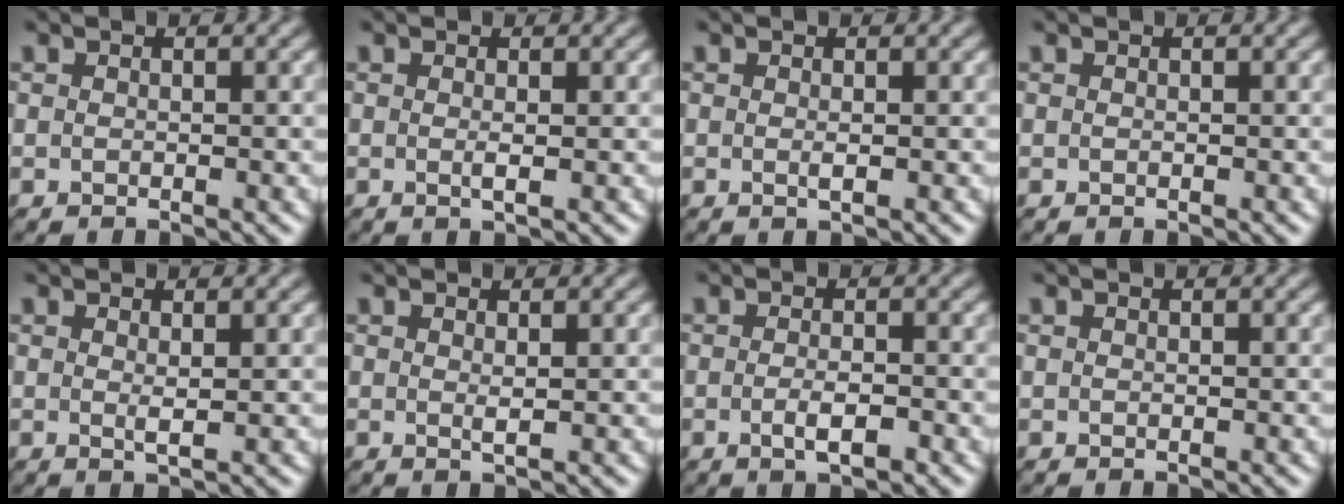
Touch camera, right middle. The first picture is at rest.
{"total": 0.9, "force": [0.0, 0.1, 0.9], "torque": [-0.019, -0.001, -0.001]}
{"total": 0.7, "force": [0.0, 0.1, 0.7], "torque": [-0.015, -0.002, 0.000]}
{"total": 0.0}
{"total": 1.0, "force": [0.4, 0.1, 1.0], "torque": [-0.018, -0.003, 0.005]}
{"total": 0.8, "force": [0.3, 0.1, 0.7], "torque": [-0.013, -0.002, 0.005]}
{"total": 2.2, "force": [-0.7, 0.6, 1.9], "torque": [-0.036, -0.004, -0.013]}
{"total": 0.0}